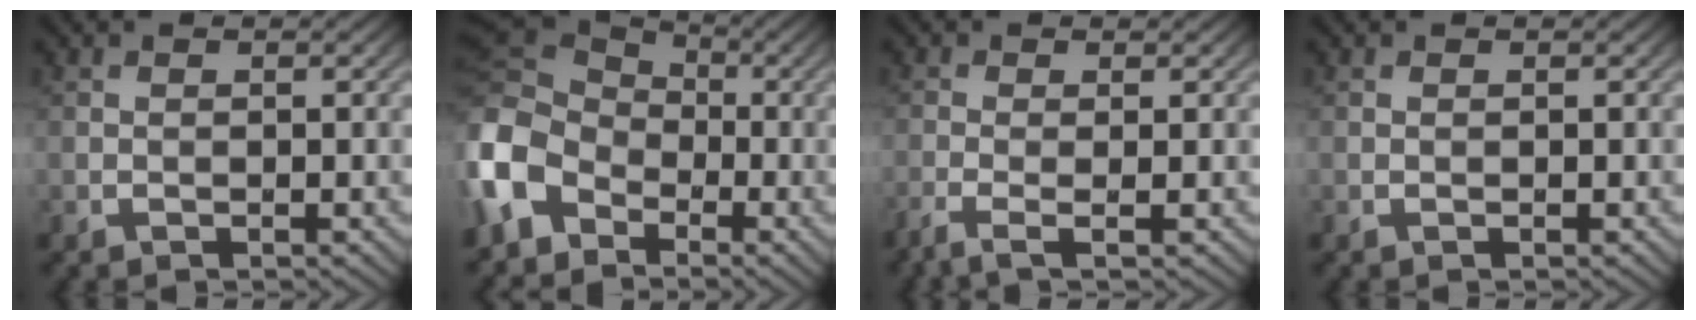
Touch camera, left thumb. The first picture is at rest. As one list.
[{"total": 10.5, "force": [-3.8, 8.0, 5.7], "torque": [-0.180, -0.015, -0.092]}, {"total": 2.3, "force": [-1.3, 0.4, 1.9], "torque": [-0.041, -0.002, -0.038]}, {"total": 0.0}]